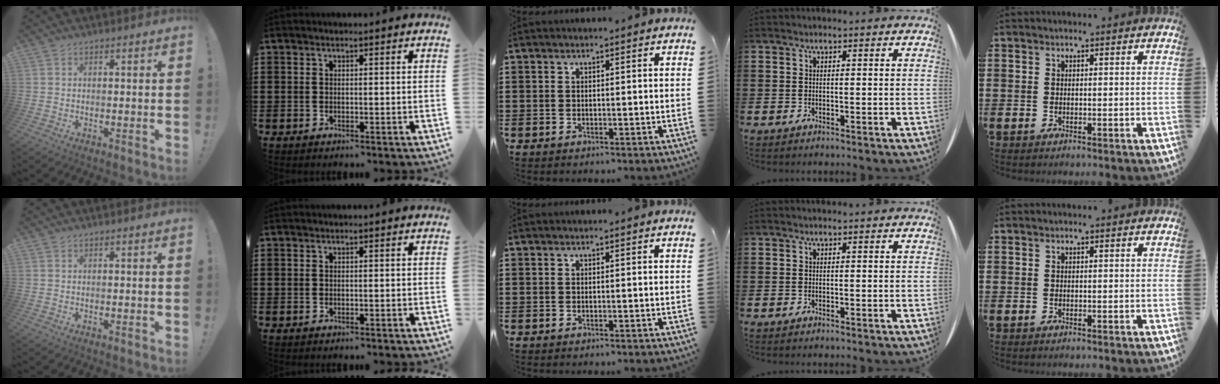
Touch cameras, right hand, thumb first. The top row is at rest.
{}